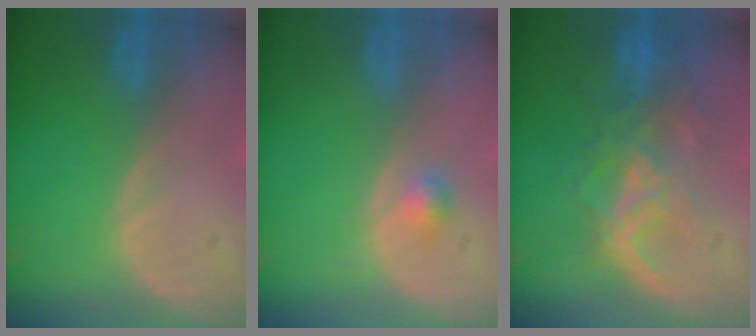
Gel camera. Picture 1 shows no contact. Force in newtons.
{"total": 1.8, "press": 1.6, "slide": 0.9}
{"total": 8.9, "press": 7.6, "slide": 4.7}